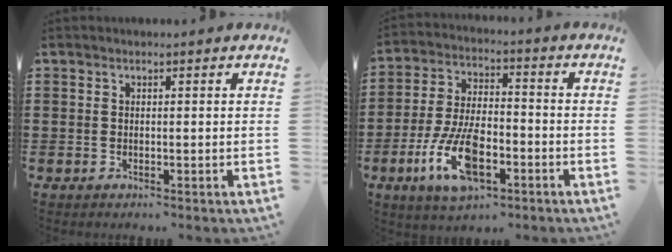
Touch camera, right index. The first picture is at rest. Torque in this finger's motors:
{"motor_torque": [2.14, 0.00, 1.05, 0.21]}